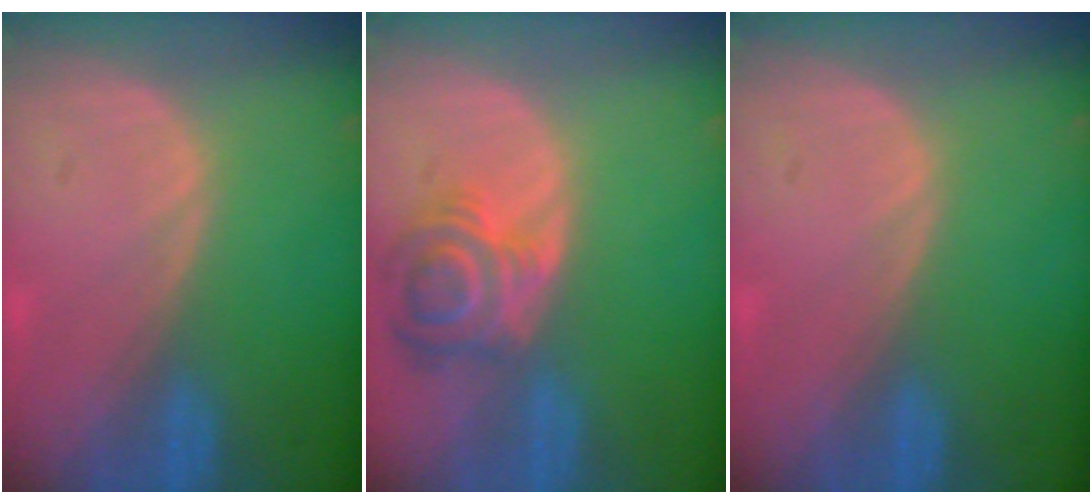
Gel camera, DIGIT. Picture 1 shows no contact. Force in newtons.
{"total": 6.1, "press": 6.1, "slide": 0.3}
{"total": 0.0}